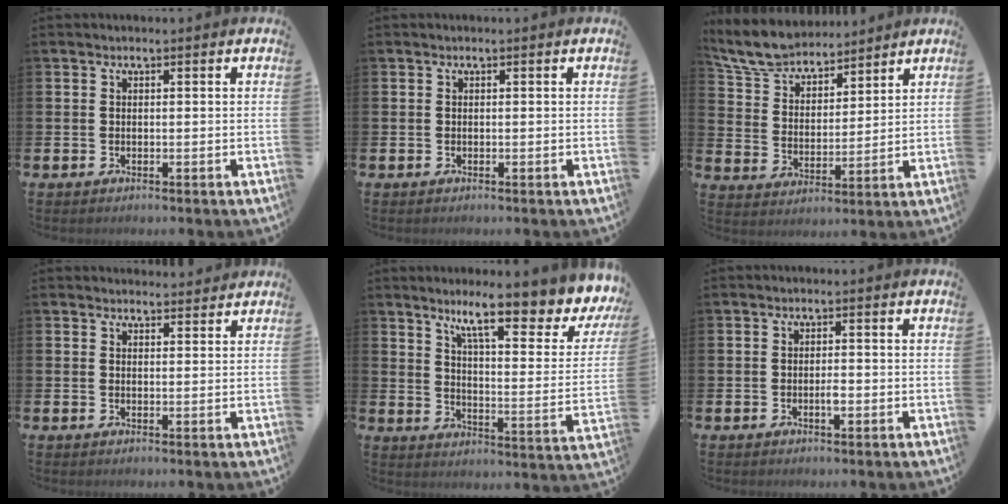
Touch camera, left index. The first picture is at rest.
{"total": 0.0}
{"total": 7.6, "force": [7.1, 2.1, 1.6], "torque": [-0.062, -0.037, 0.129]}
{"total": 2.1, "force": [2.1, 0.3, -0.2], "torque": [0.017, -0.016, 0.035]}
{"total": 10.8, "force": [8.2, 2.1, 6.7], "torque": [-0.117, -0.062, 0.127]}
{"total": 1.5, "force": [-0.4, 0.5, 1.3], "torque": [-0.025, -0.001, -0.007]}